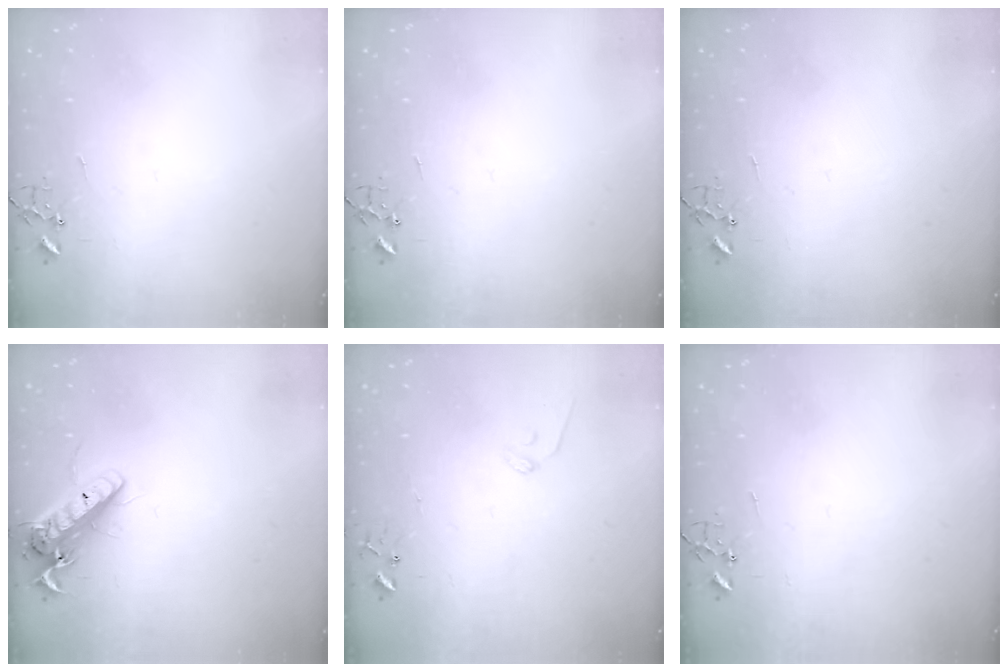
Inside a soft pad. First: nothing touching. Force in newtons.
{"total": 0.0}
{"total": 0.0}
{"total": 15.1, "press": 14.8, "slide": 3.3}
{"total": 8.1, "press": 8.0, "slide": 0.8}
{"total": 0.0}